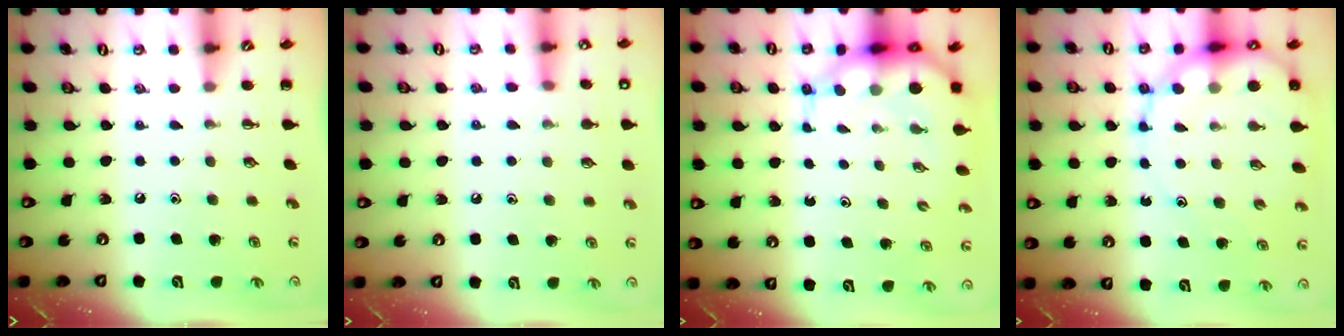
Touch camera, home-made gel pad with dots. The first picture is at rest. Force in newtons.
{"total": 8.9, "press": 8.7, "slide": 2.0}
{"total": 8.4, "press": 8.0, "slide": 2.6}
{"total": 14.4, "press": 13.9, "slide": 3.7}